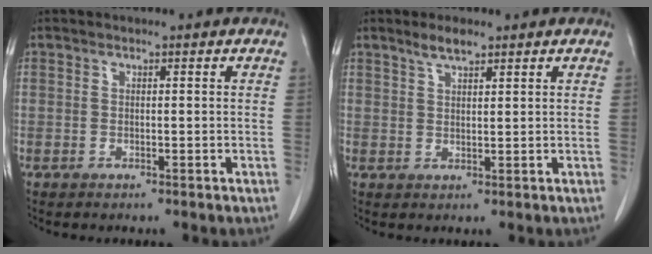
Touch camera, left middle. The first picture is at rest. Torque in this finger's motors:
{"motor_torque": [0.43, -0.38, 0.00, 0.02]}